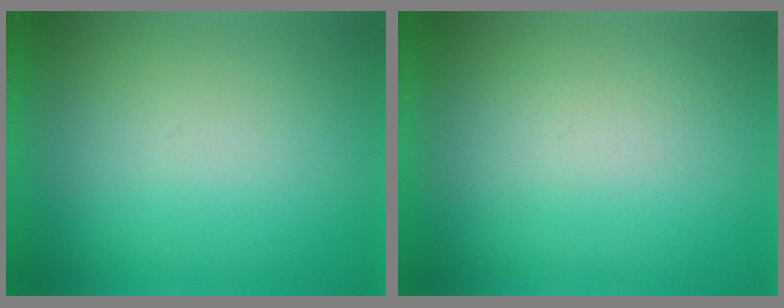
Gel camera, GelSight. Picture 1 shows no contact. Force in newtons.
{"total": 1.3}